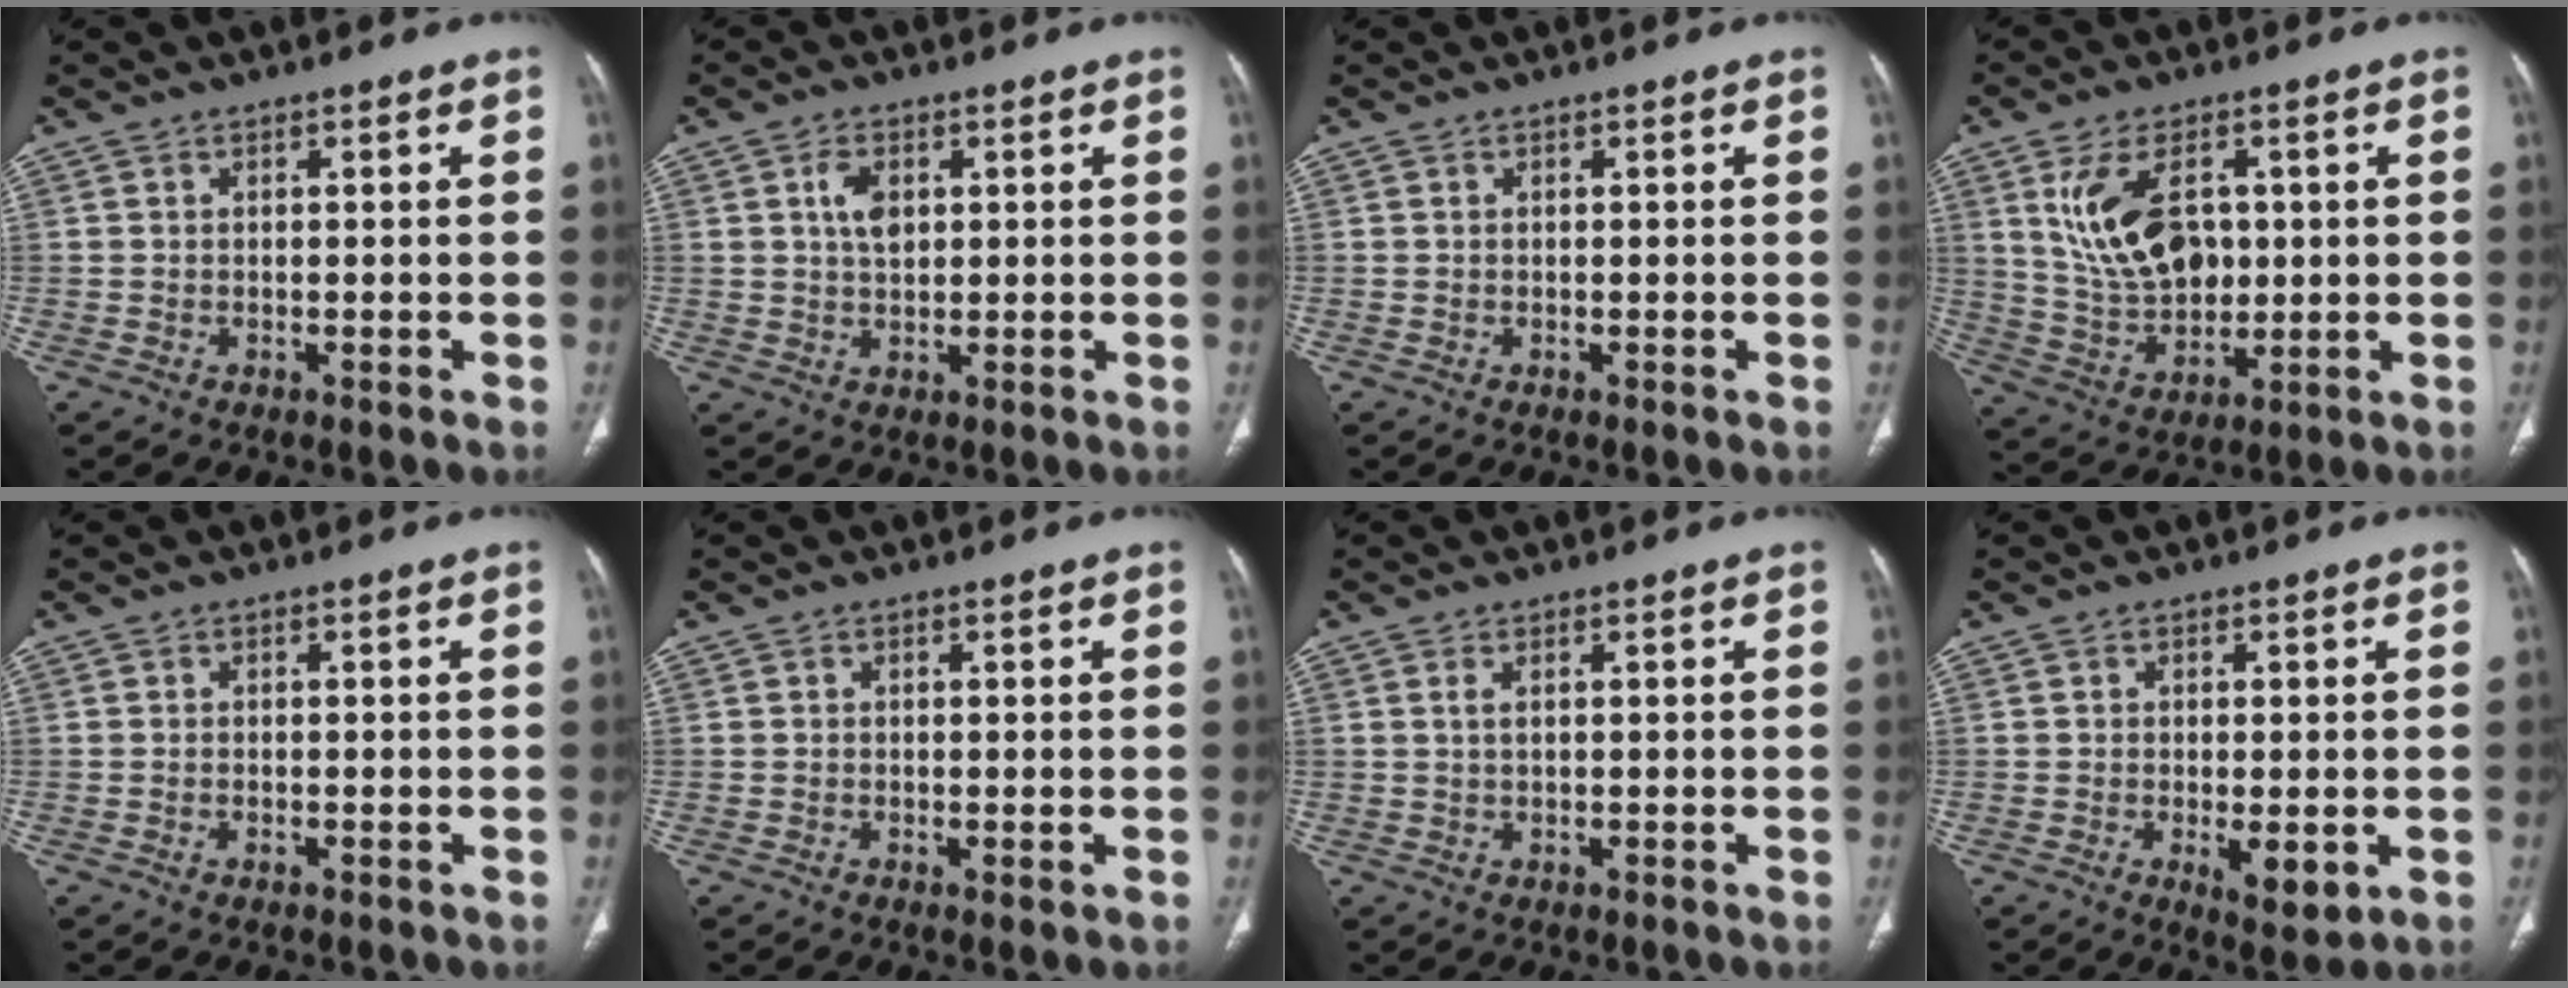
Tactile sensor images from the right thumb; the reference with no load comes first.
{"total": 4.3, "force": [1.3, 2.7, 3.2], "torque": [-0.051, -0.003, 0.025]}
{"total": 0.0}
{"total": 13.4, "force": [3.2, 8.4, 9.9], "torque": [-0.163, -0.011, 0.074]}
{"total": 0.5, "force": [-0.3, 0.3, 0.4], "torque": [-0.010, 0.004, -0.003]}
{"total": 0.7, "force": [-0.1, 0.2, 0.7], "torque": [-0.015, -0.004, -0.002]}
{"total": 1.2, "force": [0.5, 0.4, 1.0], "torque": [-0.024, 0.004, 0.013]}
{"total": 5.3, "force": [-1.3, 2.1, 4.7], "torque": [-0.065, -0.013, -0.013]}